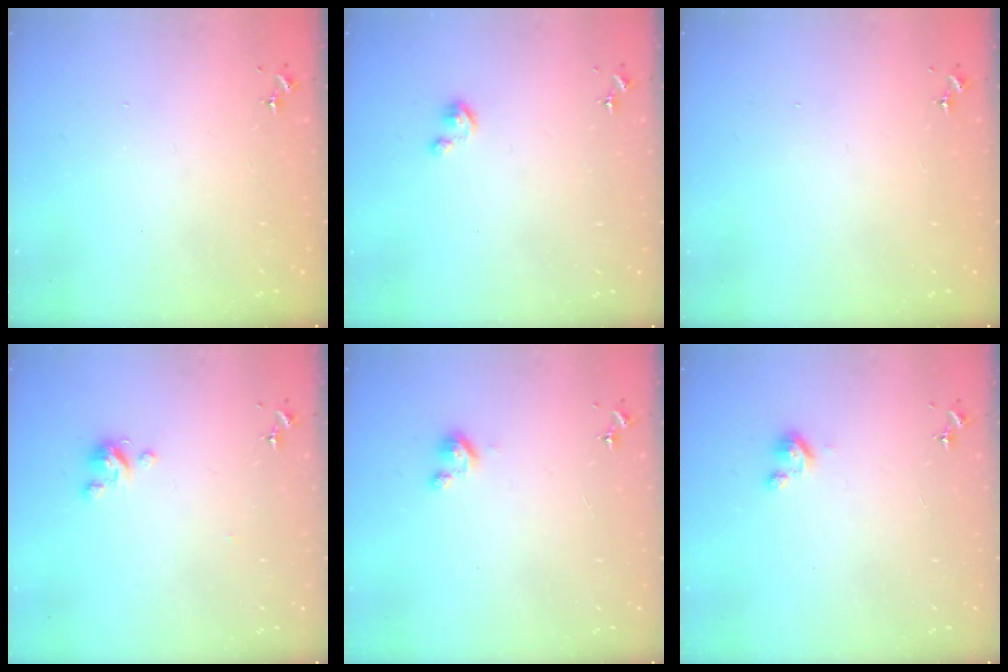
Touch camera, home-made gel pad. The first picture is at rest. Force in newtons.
{"total": 2.6, "press": 2.6, "slide": 0.3}
{"total": 0.0}
{"total": 4.7, "press": 4.7, "slide": 0.3}
{"total": 2.8, "press": 2.8, "slide": 0.3}
{"total": 2.8, "press": 2.8, "slide": 0.3}